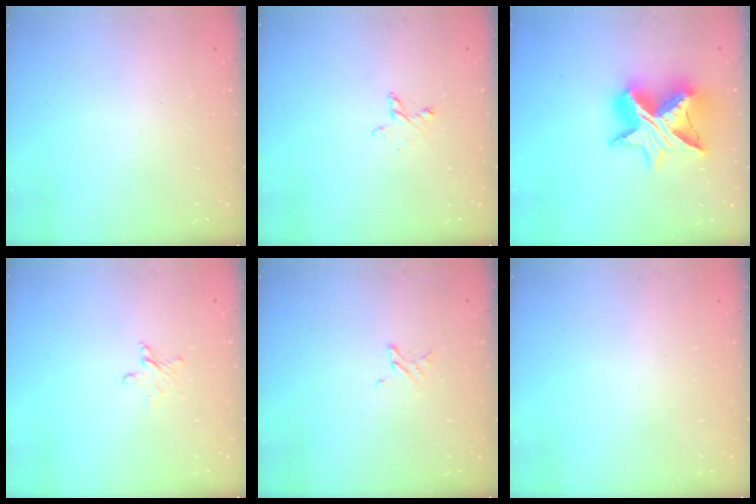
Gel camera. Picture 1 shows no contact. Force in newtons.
{"total": 3.7, "press": 3.7, "slide": 0.3}
{"total": 16.8, "press": 16.8, "slide": 1.0}
{"total": 3.2, "press": 3.2, "slide": 0.2}
{"total": 1.6, "press": 1.6, "slide": 0.2}
{"total": 0.0}